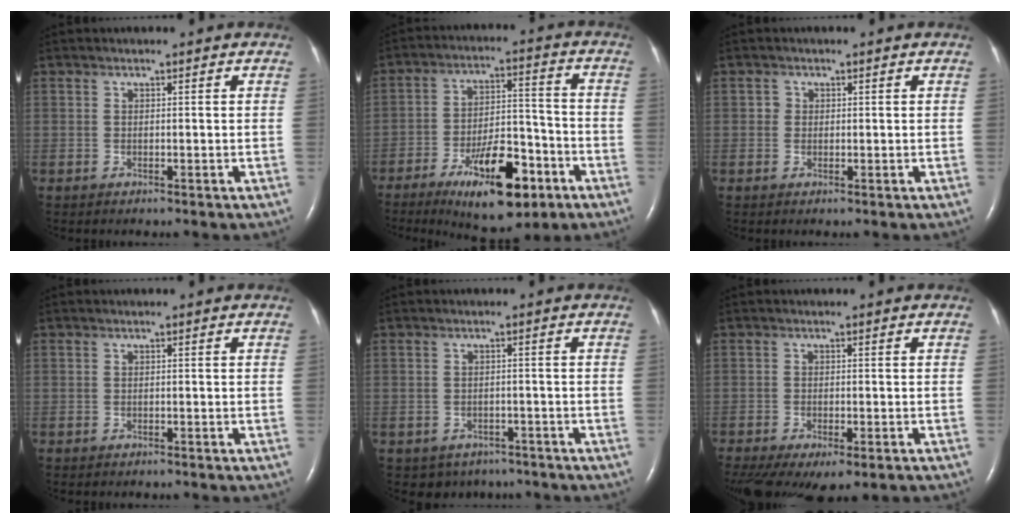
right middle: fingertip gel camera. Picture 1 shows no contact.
{"total": 14.4, "force": [-7.9, 4.4, 11.2], "torque": [-0.190, 0.000, -0.121]}
{"total": 1.0, "force": [0.1, 1.0, 0.1], "torque": [-0.001, 0.002, 0.001]}
{"total": 0.0}
{"total": 4.5, "force": [-3.3, 3.1, 0.5], "torque": [-0.006, 0.010, -0.040]}
{"total": 11.3, "force": [-7.3, 4.2, 7.6], "torque": [-0.151, -0.023, -0.107]}